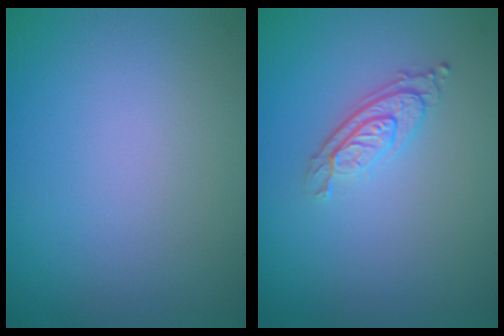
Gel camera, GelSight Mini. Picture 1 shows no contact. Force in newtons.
{"total": 3.0, "press": 2.2, "slide": 2.0}